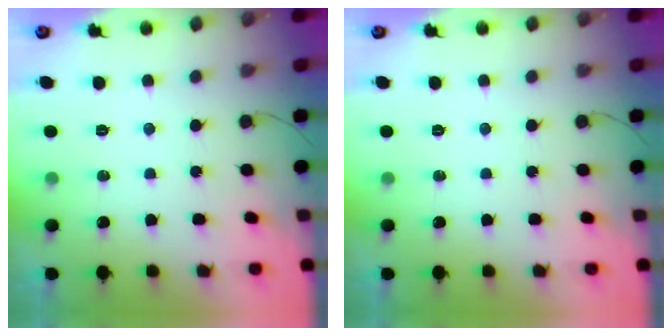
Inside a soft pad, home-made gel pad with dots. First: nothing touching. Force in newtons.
{"total": 0.0}